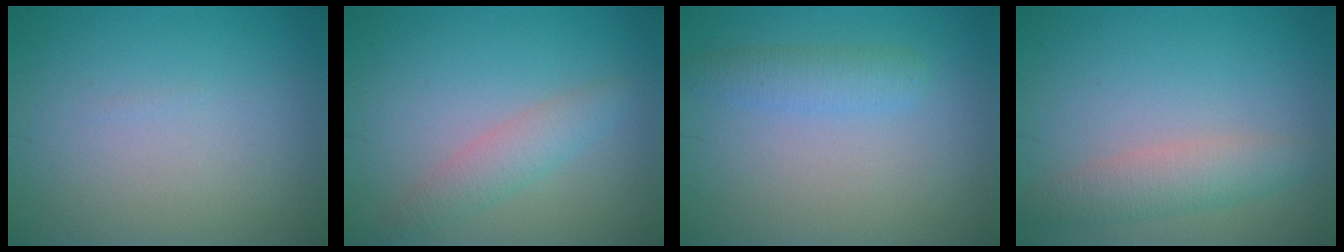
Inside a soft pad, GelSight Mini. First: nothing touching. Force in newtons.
{"total": 2.3, "press": 2.3, "slide": 0.0}
{"total": 2.2, "press": 2.2, "slide": 0.1}
{"total": 3.1, "press": 3.1, "slide": 0.0}